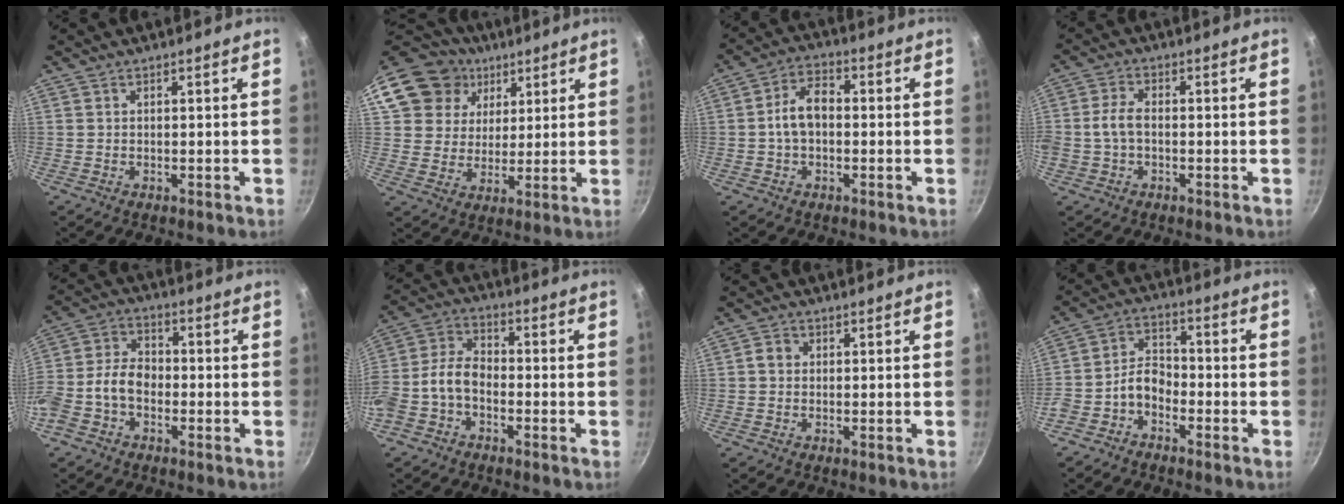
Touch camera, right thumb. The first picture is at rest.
{"total": 16.2, "force": [7.7, 13.2, 5.3], "torque": [-0.086, 0.005, 0.136]}
{"total": 7.3, "force": [-0.4, 4.7, 5.6], "torque": [-0.087, 0.027, -0.017]}
{"total": 4.7, "force": [-0.7, 3.0, 3.6], "torque": [-0.073, 0.017, -0.018]}
{"total": 9.7, "force": [-2.8, 6.7, 6.4], "torque": [-0.115, 0.042, -0.067]}
{"total": 9.1, "force": [-3.1, 6.0, 6.1], "torque": [-0.125, 0.050, -0.072]}
{"total": 2.1, "force": [0.1, 1.9, 1.0], "torque": [-0.012, 0.007, -0.002]}
{"total": 6.6, "force": [-3.4, 4.3, 3.7], "torque": [-0.055, 0.053, -0.077]}